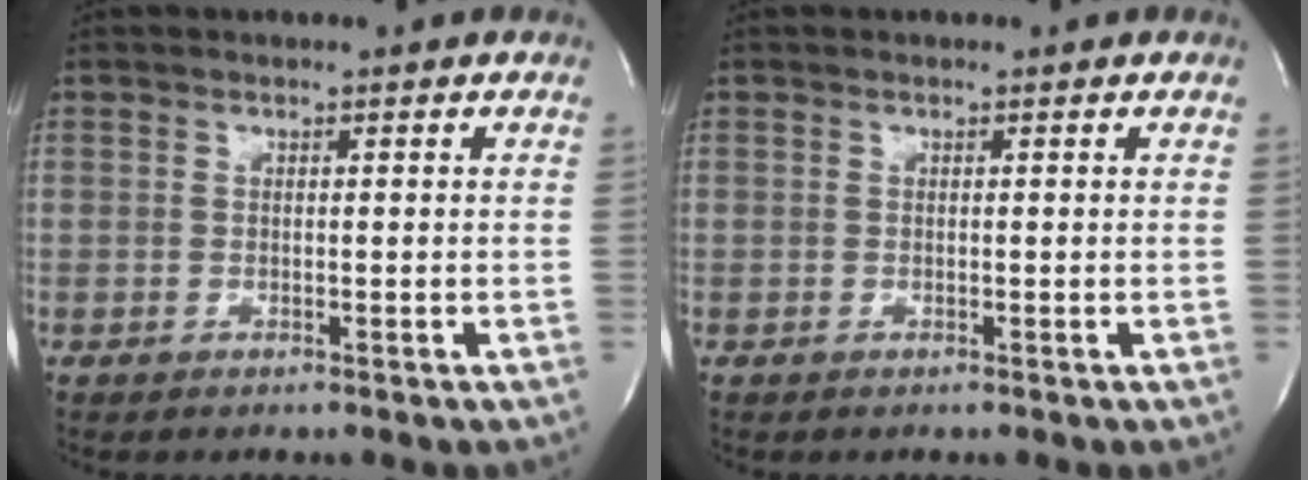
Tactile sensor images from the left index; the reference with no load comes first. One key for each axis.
{"total": 0.0}